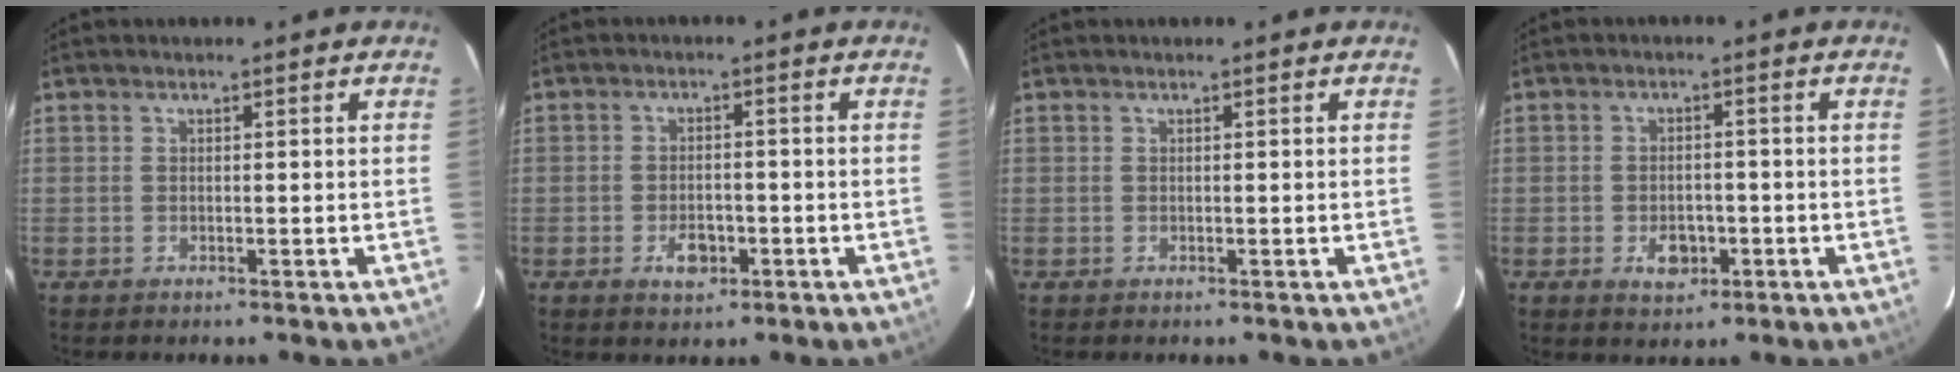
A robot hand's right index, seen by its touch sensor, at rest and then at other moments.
{"total": 4.5, "force": [-2.0, 2.8, 2.9], "torque": [-0.054, 0.002, -0.028]}
{"total": 0.0}
{"total": 4.8, "force": [-1.8, 3.3, 2.9], "torque": [-0.052, 0.004, -0.022]}